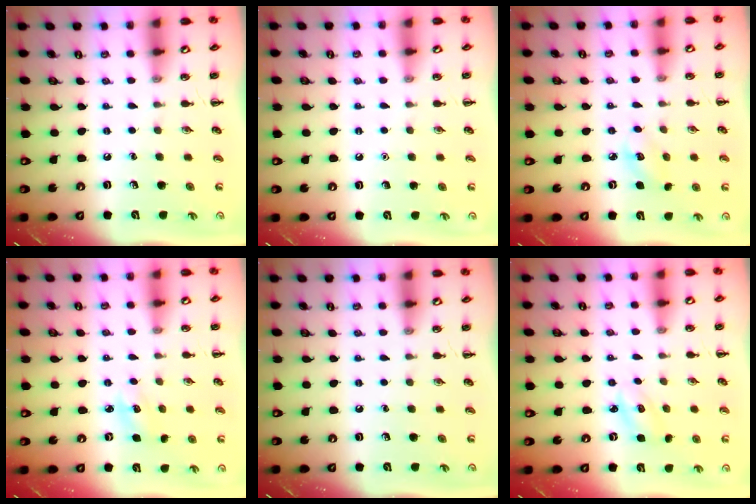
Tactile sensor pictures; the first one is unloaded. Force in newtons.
{"total": 1.6, "press": 1.6, "slide": 0.1}
{"total": 4.5, "press": 4.4, "slide": 1.0}
{"total": 4.0, "press": 3.8, "slide": 1.2}
{"total": 0.0}
{"total": 4.0, "press": 3.8, "slide": 1.1}